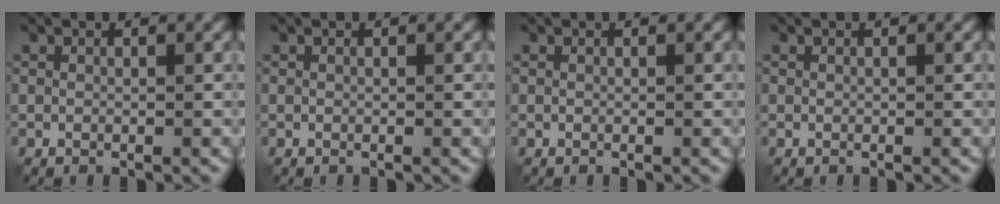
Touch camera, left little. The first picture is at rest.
{"total": 0.0}
{"total": 0.0}
{"total": 0.0}